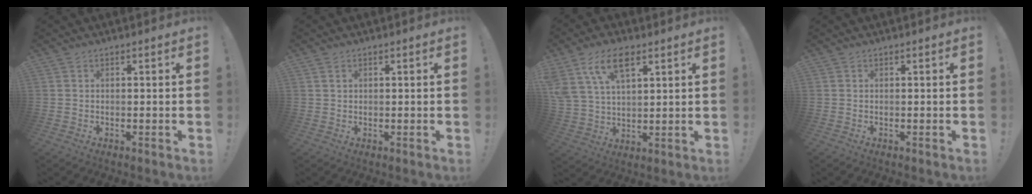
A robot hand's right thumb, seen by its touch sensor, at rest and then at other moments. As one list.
[{"total": 1.0, "force": [0.6, 0.7, 0.4], "torque": [-0.001, -0.002, 0.010]}, {"total": 12.1, "force": [6.7, 6.4, 7.8], "torque": [-0.146, -0.011, 0.128]}, {"total": 0.0}]